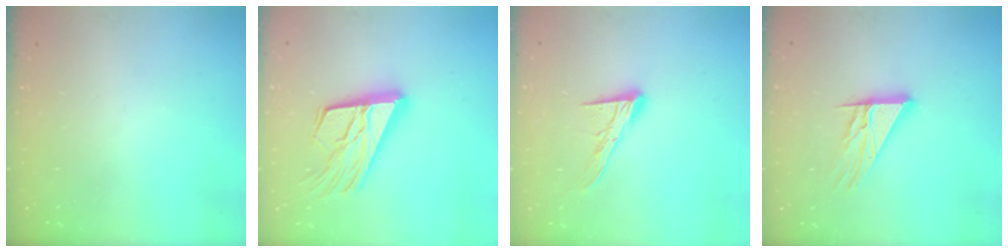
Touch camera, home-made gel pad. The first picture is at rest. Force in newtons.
{"total": 19.1, "press": 19.0, "slide": 2.5}
{"total": 12.0, "press": 12.0, "slide": 1.0}
{"total": 11.7, "press": 11.7, "slide": 0.9}